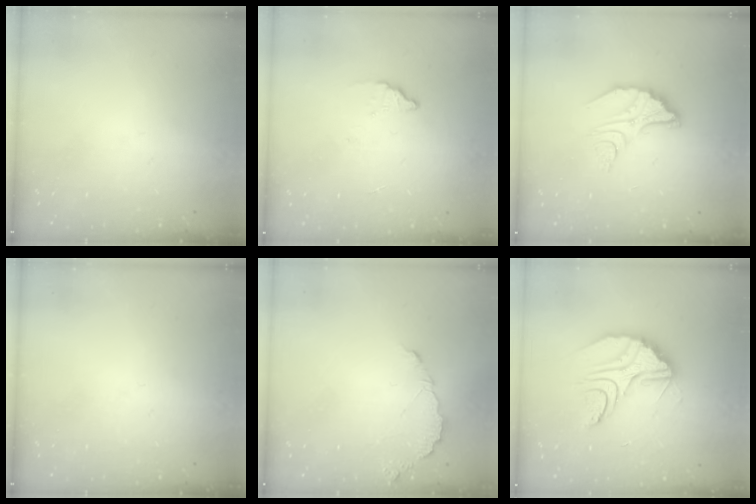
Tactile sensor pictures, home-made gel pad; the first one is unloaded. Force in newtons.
{"total": 2.4, "press": 2.4, "slide": 0.1}
{"total": 8.1, "press": 8.1, "slide": 0.7}
{"total": 0.0}
{"total": 3.5, "press": 3.5, "slide": 0.3}
{"total": 12.2, "press": 12.1, "slide": 0.9}